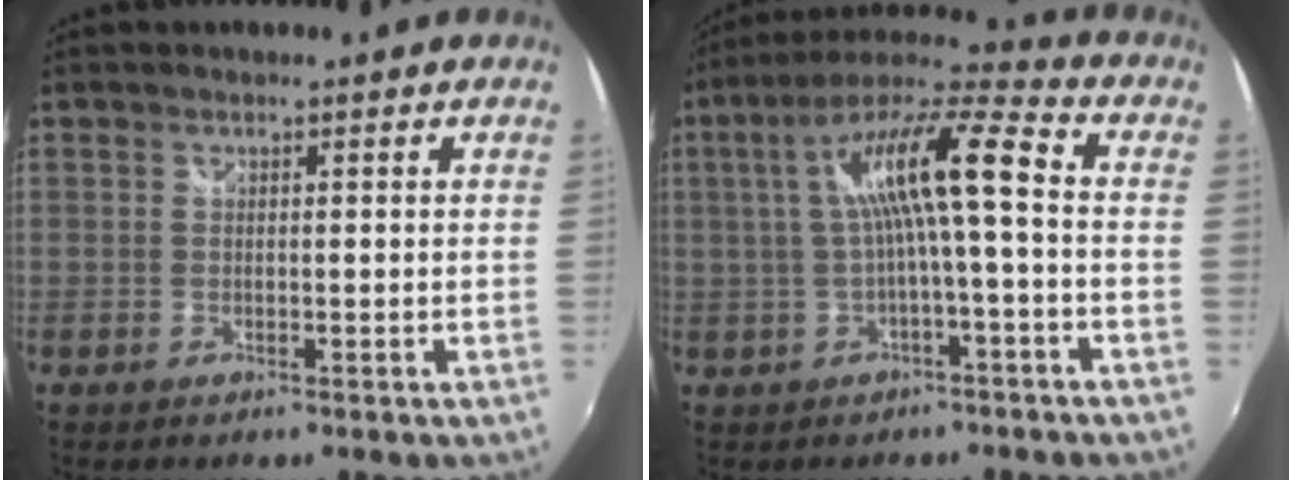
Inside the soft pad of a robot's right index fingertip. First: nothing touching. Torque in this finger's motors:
{"motor_torque": [1.21, -0.29, 0.85, 0.21]}